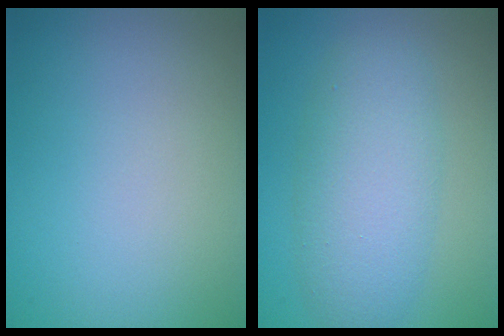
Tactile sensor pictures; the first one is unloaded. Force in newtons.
{"total": 5.5, "press": 5.5, "slide": 0.2}